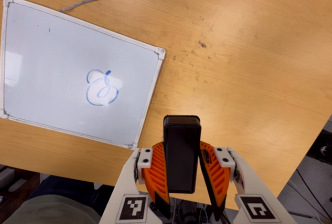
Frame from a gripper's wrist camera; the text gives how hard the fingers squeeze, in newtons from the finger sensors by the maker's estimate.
{"total": 7.7, "left": 6.2, "right": 9.3}